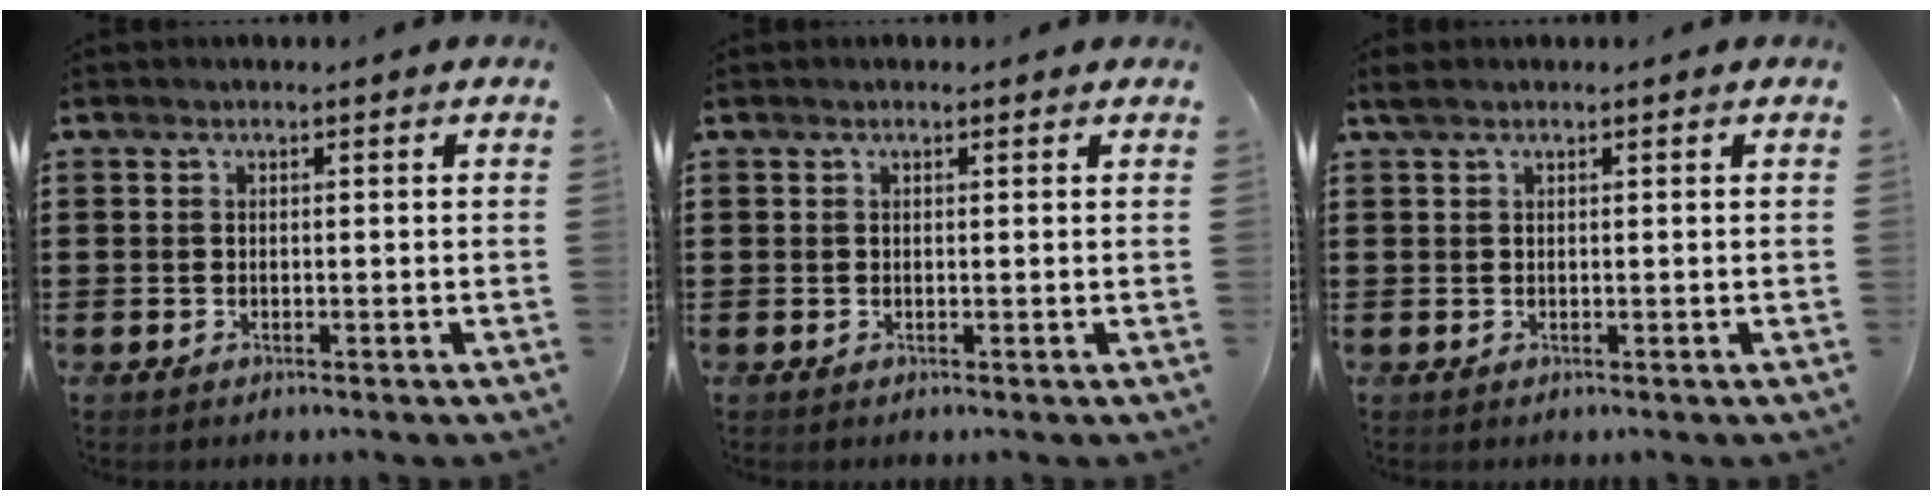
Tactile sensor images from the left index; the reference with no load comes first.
{"total": 0.5, "force": [0.4, 0.3, 0.3], "torque": [-0.006, 0.003, 0.007]}
{"total": 0.9, "force": [0.6, 0.3, 0.7], "torque": [-0.015, 0.002, 0.010]}